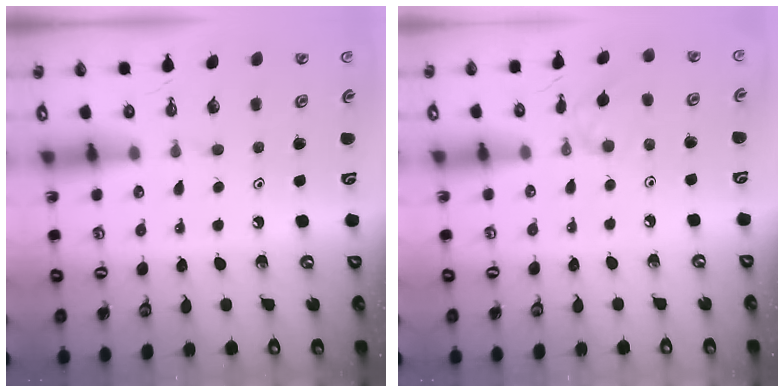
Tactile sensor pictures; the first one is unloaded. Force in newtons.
{"total": 1.8, "press": 1.8, "slide": 0.3}